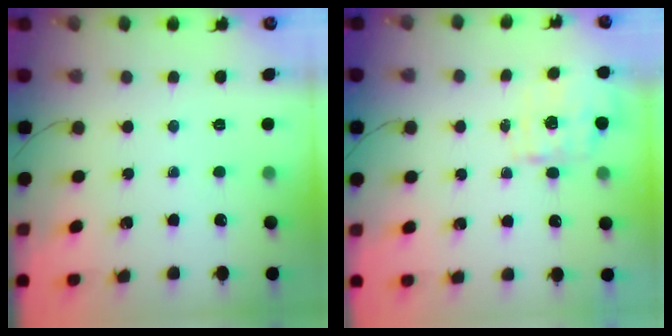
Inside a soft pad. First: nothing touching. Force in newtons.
{"total": 1.8, "press": 1.7, "slide": 0.6}